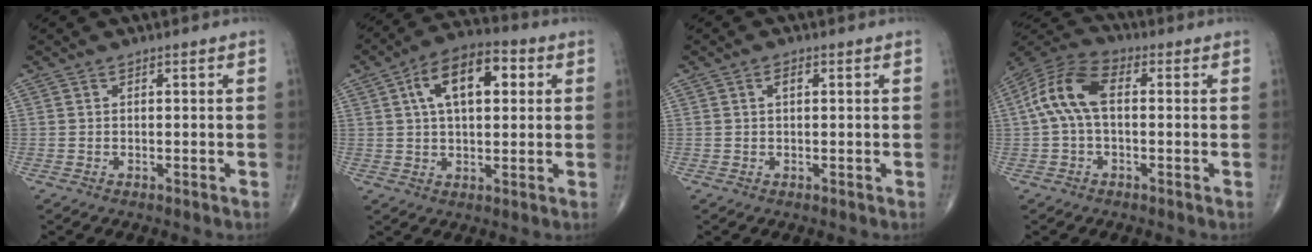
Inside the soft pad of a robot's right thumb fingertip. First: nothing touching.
{"total": 12.9, "force": [3.5, 6.7, 10.4], "torque": [-0.158, 0.017, 0.051]}
{"total": 1.6, "force": [0.5, 0.8, 1.3], "torque": [-0.024, 0.005, 0.008]}
{"total": 10.6, "force": [0.7, 5.8, 8.9], "torque": [-0.186, 0.032, 0.003]}